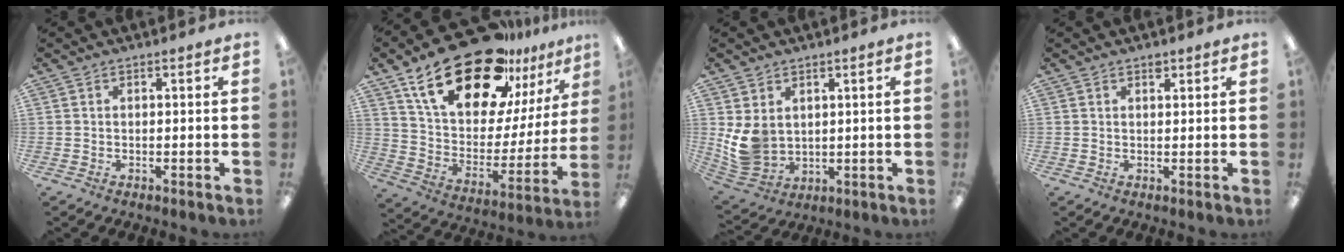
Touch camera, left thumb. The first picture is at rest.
{"total": 27.0, "force": [18.9, 11.5, 15.5], "torque": [-0.272, -0.114, 0.327]}
{"total": 8.7, "force": [1.9, 6.9, 4.9], "torque": [-0.120, -0.007, 0.041]}
{"total": 1.2, "force": [1.0, 0.5, 0.5], "torque": [-0.002, -0.003, 0.016]}